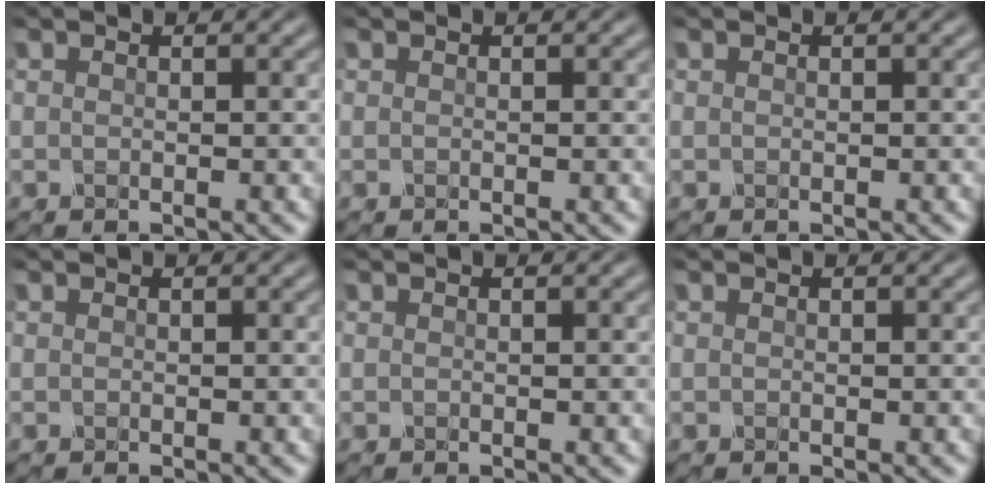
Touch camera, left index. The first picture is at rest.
{"total": 0.0}
{"total": 0.0}
{"total": 0.0}
{"total": 0.0}
{"total": 0.0}